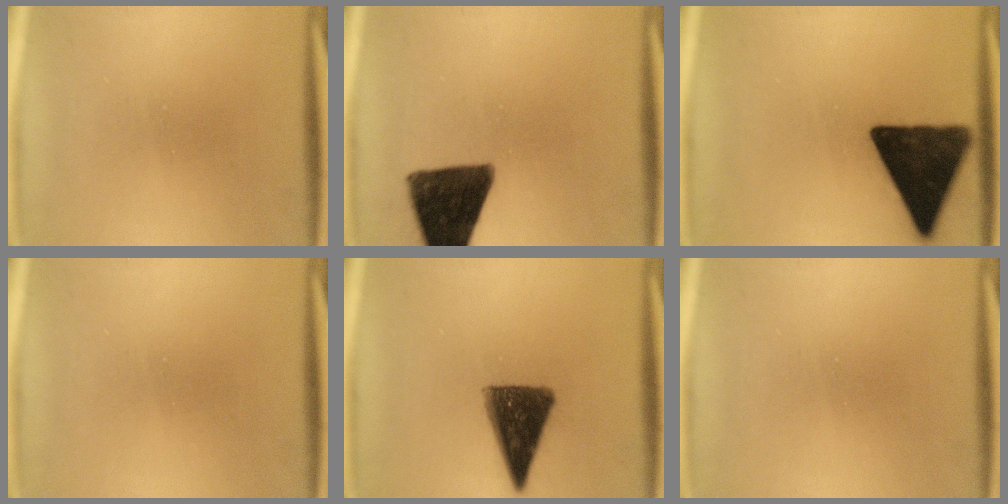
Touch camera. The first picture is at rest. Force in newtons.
{"total": 14.9}
{"total": 15.4}
{"total": 0.0}
{"total": 12.5}
{"total": 0.0}